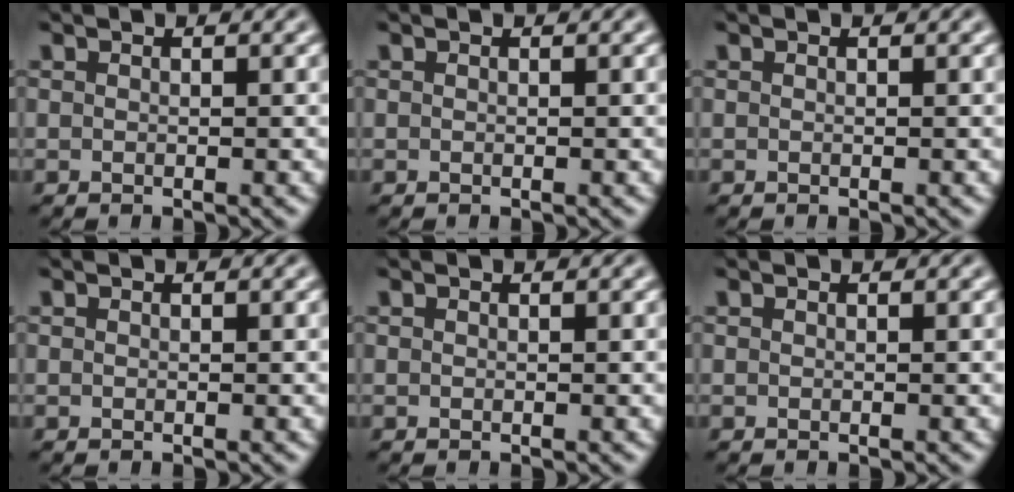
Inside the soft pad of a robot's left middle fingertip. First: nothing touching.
{"total": 0.0}
{"total": 0.0}
{"total": 0.0}
{"total": 0.0}
{"total": 0.0}